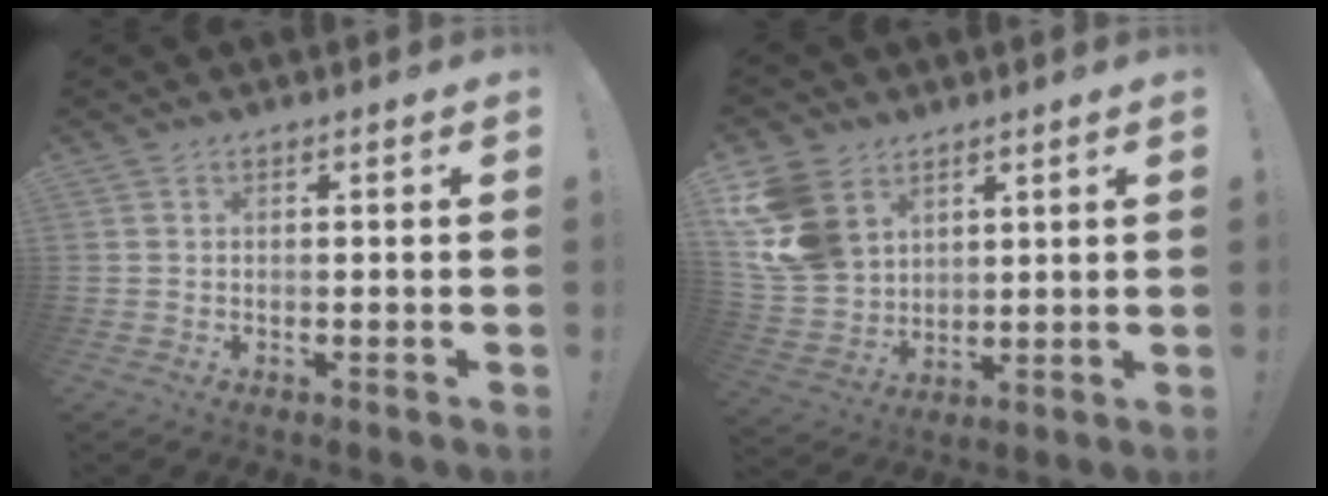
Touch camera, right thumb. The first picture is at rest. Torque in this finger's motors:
{"motor_torque": [1.41, 2.31, 0.75, 0.33, 0.07]}